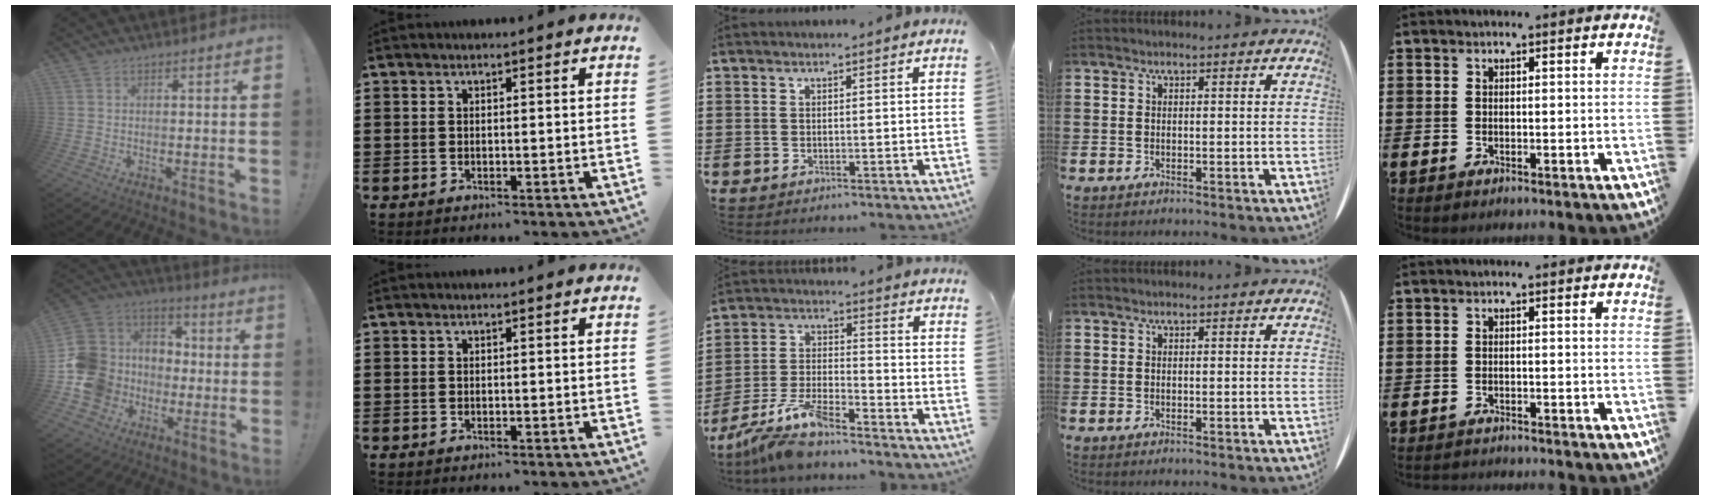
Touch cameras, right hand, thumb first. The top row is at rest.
{"thumb": {"total": 17.2, "force": [-4.5, 15.4, 6.2], "torque": [-0.117, 0.027, -0.047]}, "middle": {"total": 11.0, "force": [-9.7, -0.1, 5.3], "torque": [-0.125, -0.008, -0.200]}, "little": {"total": 1.0, "force": [-1.0, -0.1, -0.1], "torque": [-0.001, 0.000, -0.021]}}